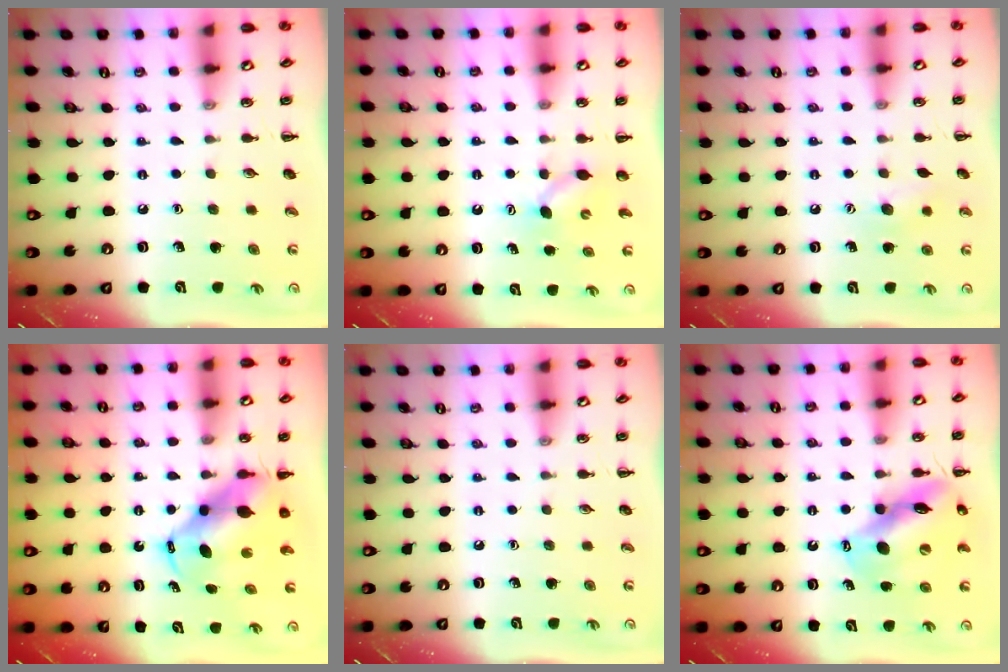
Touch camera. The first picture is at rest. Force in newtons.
{"total": 4.6, "press": 4.4, "slide": 1.1}
{"total": 6.9, "press": 6.7, "slide": 1.5}
{"total": 6.7, "press": 6.4, "slide": 2.1}
{"total": 0.0}
{"total": 13.1, "press": 12.5, "slide": 3.7}